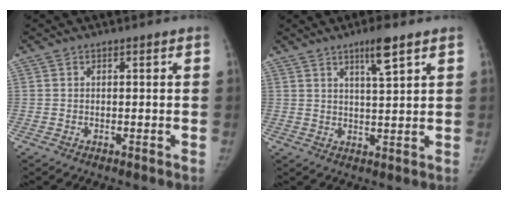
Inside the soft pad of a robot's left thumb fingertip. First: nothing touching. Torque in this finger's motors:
{"motor_torque": [0.51, -0.39, 0.82, -0.54, 0.15]}